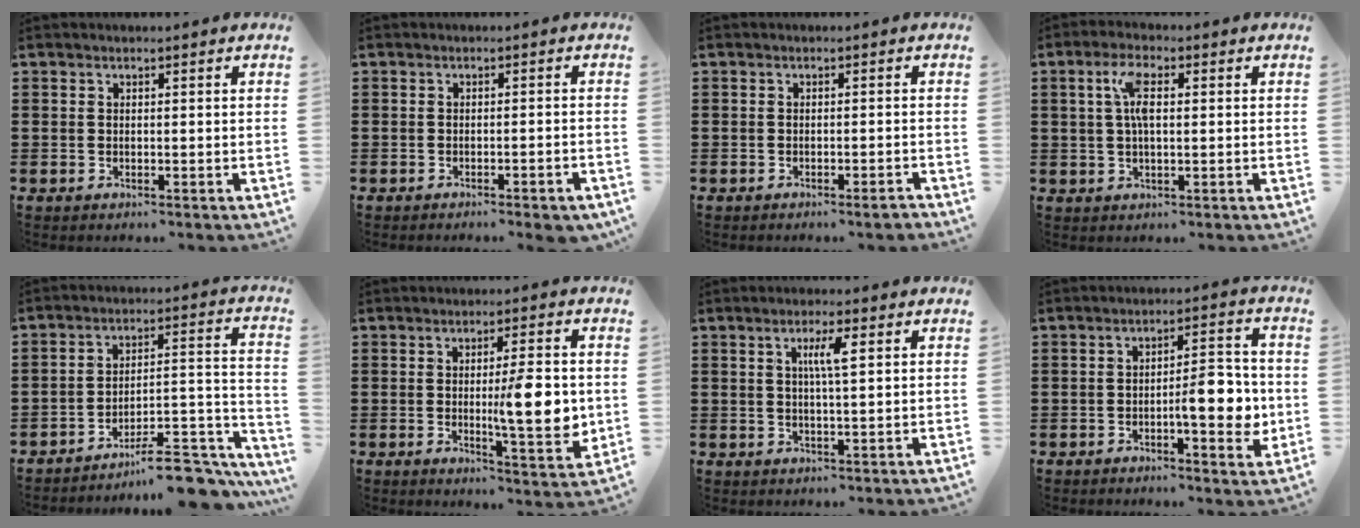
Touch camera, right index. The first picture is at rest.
{"total": 1.5, "force": [-1.2, 0.1, 1.0], "torque": [-0.016, 0.002, -0.022]}
{"total": 1.4, "force": [-1.1, 0.0, 0.8], "torque": [-0.014, -0.003, -0.020]}
{"total": 5.4, "force": [1.1, 2.0, 4.8], "torque": [-0.108, 0.009, 0.014]}
{"total": 10.7, "force": [-9.0, 2.5, 5.3], "torque": [-0.062, 0.037, -0.165]}
{"total": 9.5, "force": [0.0, 2.1, 9.3], "torque": [-0.128, -0.013, -0.004]}
{"total": 3.7, "force": [1.0, 0.4, 3.5], "torque": [-0.073, 0.005, 0.013]}
{"total": 7.9, "force": [-1.4, 2.4, 7.4], "torque": [-0.091, -0.004, -0.030]}